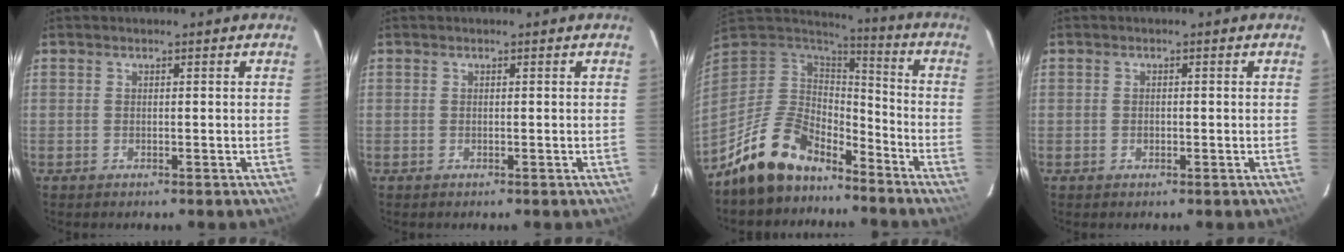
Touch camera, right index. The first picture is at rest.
{"total": 0.0}
{"total": 14.7, "force": [-11.1, 6.9, 6.7], "torque": [-0.156, 0.005, -0.190]}
{"total": 0.9, "force": [-0.3, 0.8, 0.4], "torque": [-0.006, 0.001, -0.004]}